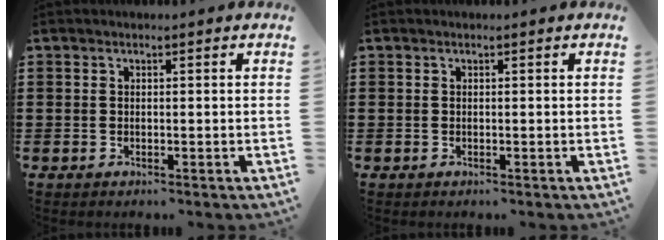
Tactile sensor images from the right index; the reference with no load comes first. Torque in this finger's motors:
{"motor_torque": [0.02, 0.01, 0.00, 0.00]}